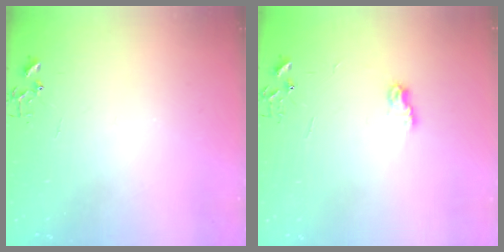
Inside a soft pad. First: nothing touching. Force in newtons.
{"total": 6.3, "press": 6.3, "slide": 0.1}